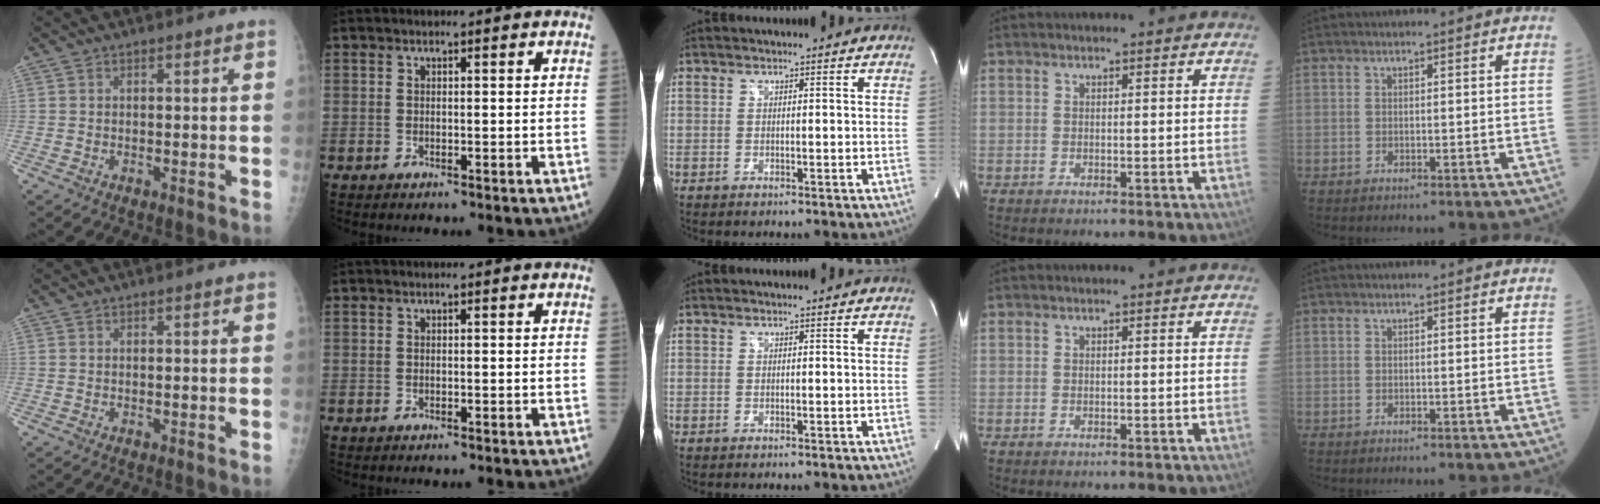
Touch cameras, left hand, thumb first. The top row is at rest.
{}